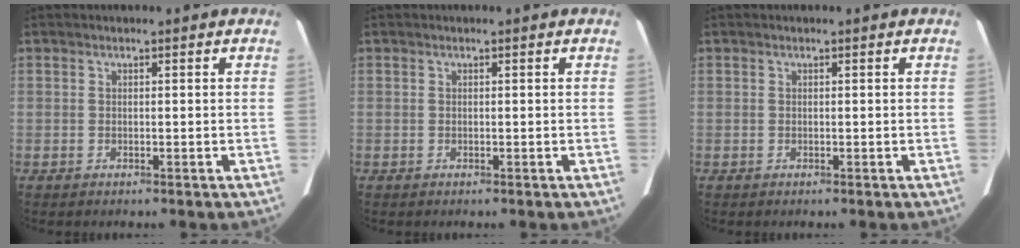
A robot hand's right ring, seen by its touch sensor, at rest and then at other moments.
{"total": 0.0}
{"total": 0.0}